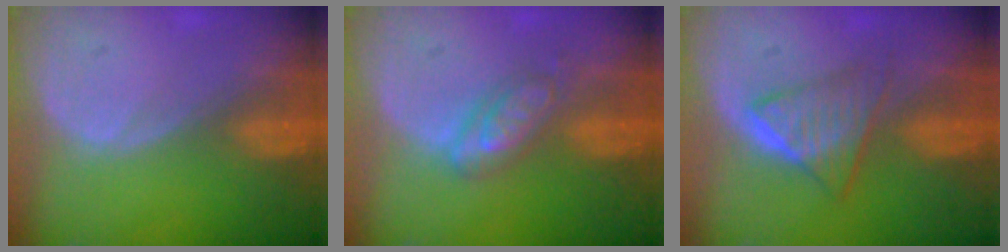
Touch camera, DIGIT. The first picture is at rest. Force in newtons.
{"total": 5.0, "press": 5.0, "slide": 0.2}
{"total": 6.3, "press": 5.4, "slide": 3.2}